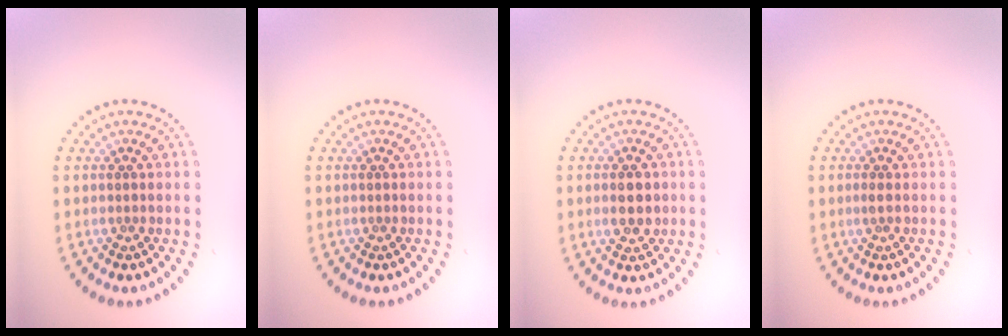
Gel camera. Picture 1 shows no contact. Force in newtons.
{"total": 0.0}
{"total": 2.6, "press": 2.6, "slide": 0.1}
{"total": 0.5, "press": 0.4, "slide": 0.3}